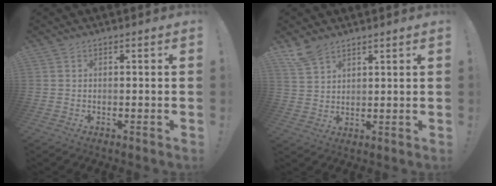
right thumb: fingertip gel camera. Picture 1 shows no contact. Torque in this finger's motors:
{"motor_torque": [-0.21, 0.25, -1.04, 0.28, -0.30]}